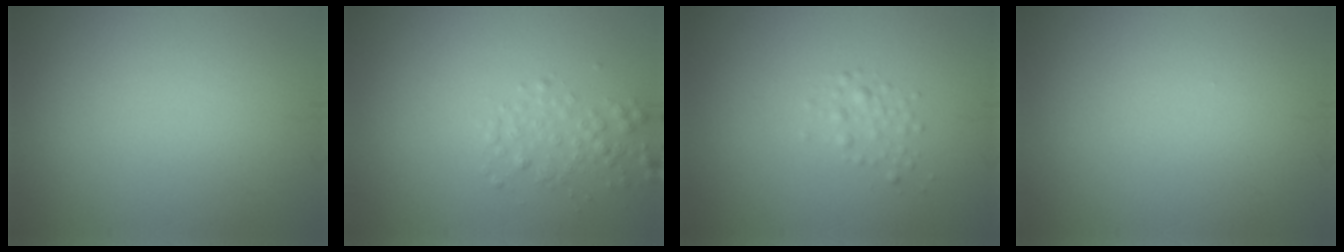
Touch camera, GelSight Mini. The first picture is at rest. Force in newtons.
{"total": 1.9, "press": 1.9, "slide": 0.1}
{"total": 1.2, "press": 1.2, "slide": 0.1}
{"total": 0.0}